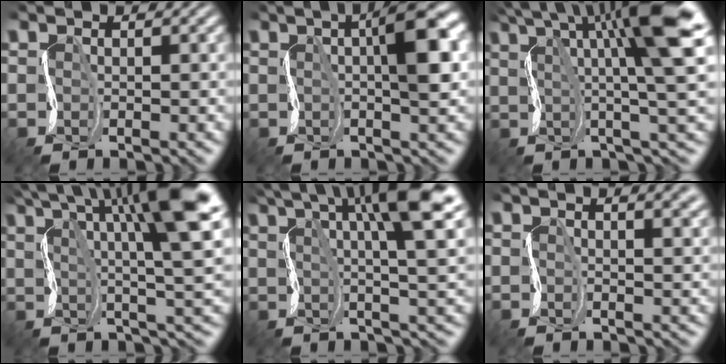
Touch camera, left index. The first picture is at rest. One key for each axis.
{"total": 6.1, "fx": 1.3, "fy": 1.4, "fz": 5.7, "tx": -0.073, "ty": 0.018, "tz": 0.016}
{"total": 11.5, "fx": 4.3, "fy": 2.1, "fz": 10.4, "tx": -0.159, "ty": 0.013, "tz": 0.066}
{"total": 12.8, "fx": 5.5, "fy": 2.9, "fz": 11.2, "tx": -0.189, "ty": 0.011, "tz": 0.090}
{"total": 12.3, "fx": 5.4, "fy": 3.3, "fz": 10.5, "tx": -0.153, "ty": 0.026, "tz": 0.078}
{"total": 3.8, "fx": 2.1, "fy": 1.6, "fz": 2.8, "tx": -0.018, "ty": 0.016, "tz": 0.010}